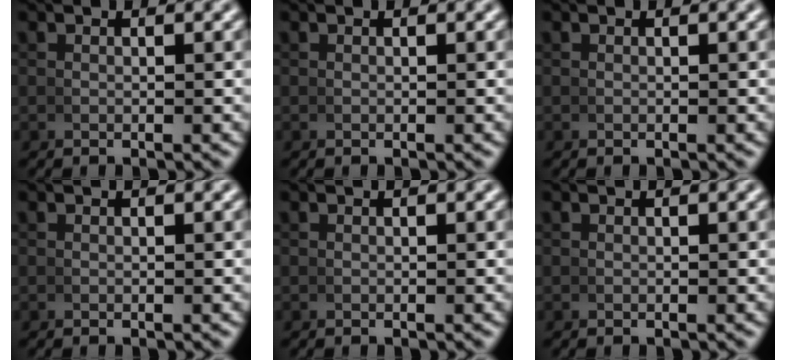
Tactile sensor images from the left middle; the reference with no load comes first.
{"total": 0.0}
{"total": 0.0}
{"total": 0.0}
{"total": 0.0}
{"total": 0.0}